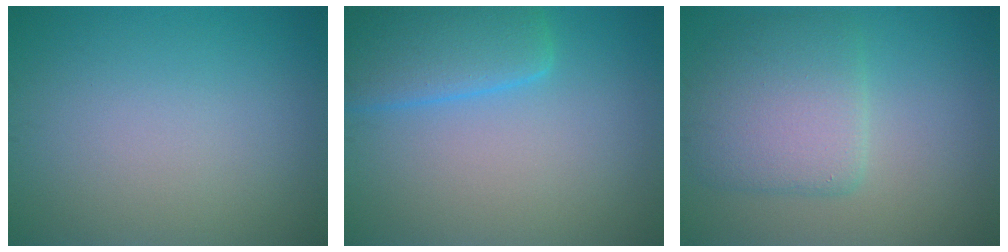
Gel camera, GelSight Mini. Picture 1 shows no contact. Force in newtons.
{"total": 5.4, "press": 5.4, "slide": 0.3}
{"total": 5.5, "press": 5.5, "slide": 0.3}